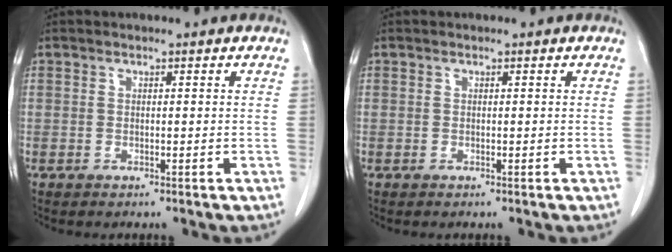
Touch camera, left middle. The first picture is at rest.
{"total": 0.0}